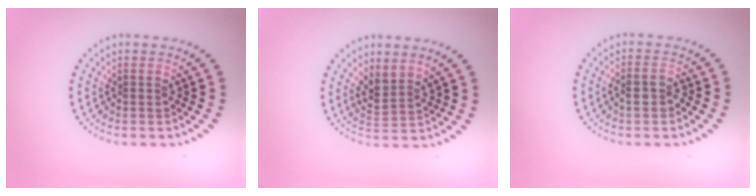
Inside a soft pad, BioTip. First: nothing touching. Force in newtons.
{"total": 2.3, "press": 1.8, "slide": 1.4}
{"total": 1.5, "press": 1.5, "slide": 0.5}